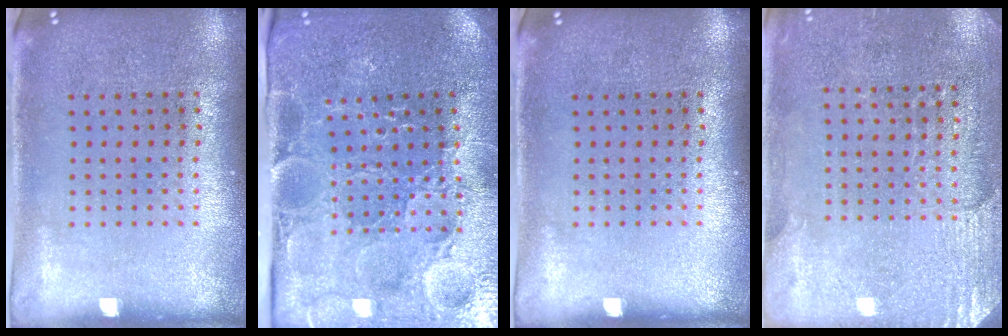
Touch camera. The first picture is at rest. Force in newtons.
{"total": 3.8, "press": 3.8, "slide": 0.5}
{"total": 0.0}
{"total": 2.8, "press": 2.6, "slide": 1.0}